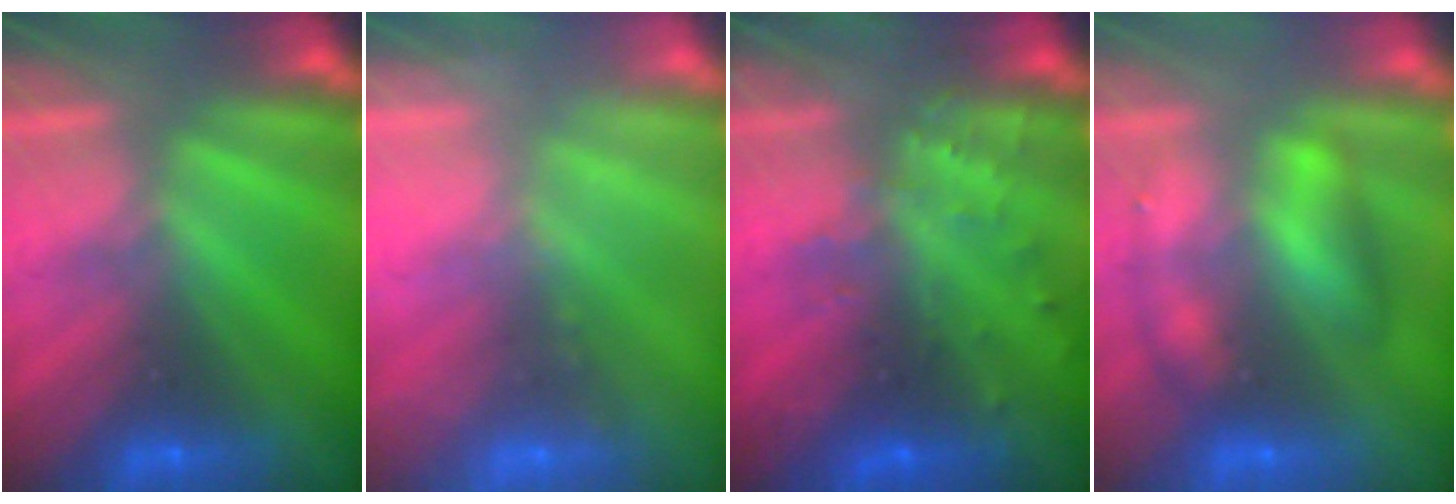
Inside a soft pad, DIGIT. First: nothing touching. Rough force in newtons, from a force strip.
{"total": 2.3}
{"total": 3.5}
{"total": 2.5}